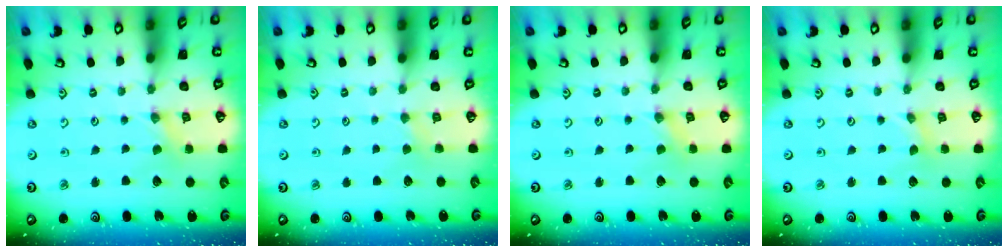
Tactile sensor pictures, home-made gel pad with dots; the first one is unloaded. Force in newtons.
{"total": 1.9, "press": 1.9, "slide": 0.4}
{"total": 0.0}
{"total": 0.0}